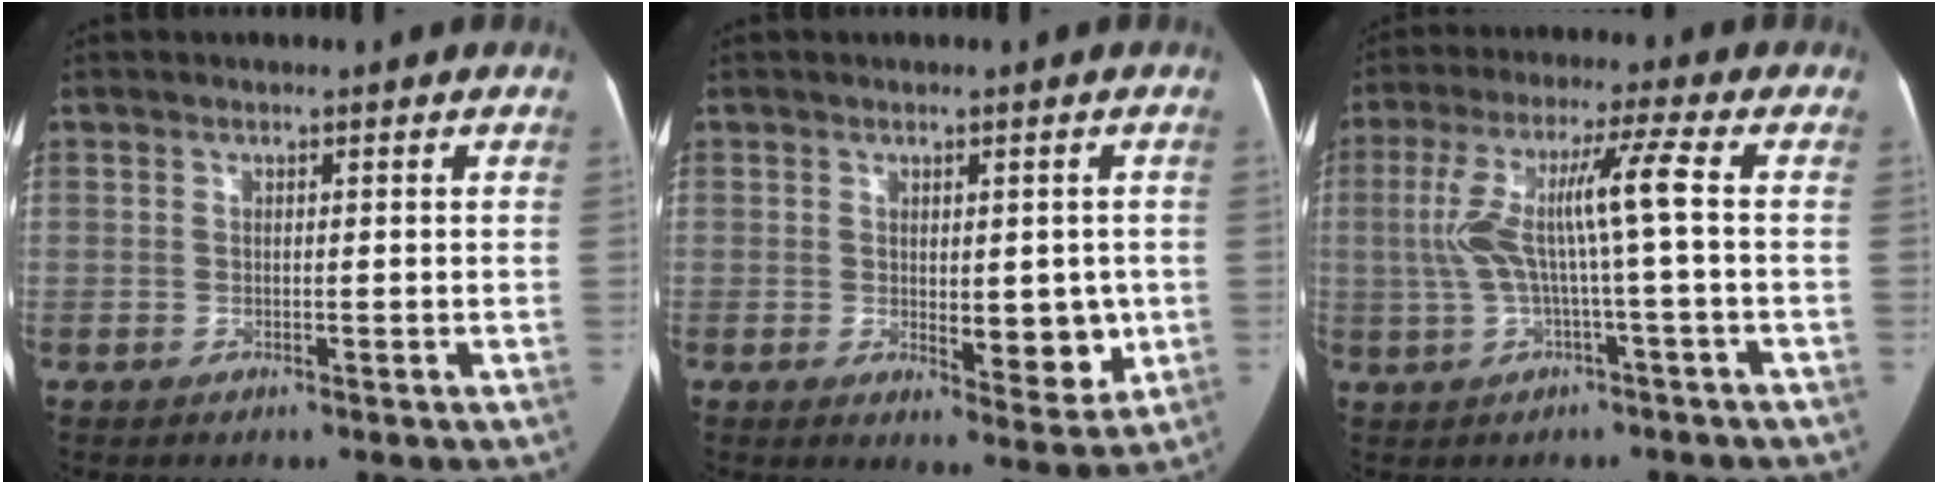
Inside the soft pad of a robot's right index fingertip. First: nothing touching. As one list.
[{"total": 6.7, "force": [-0.6, 2.9, 6.0], "torque": [-0.069, -0.010, 0.003]}, {"total": 9.1, "force": [-0.1, -0.7, 9.1], "torque": [-0.186, 0.025, 0.001]}]